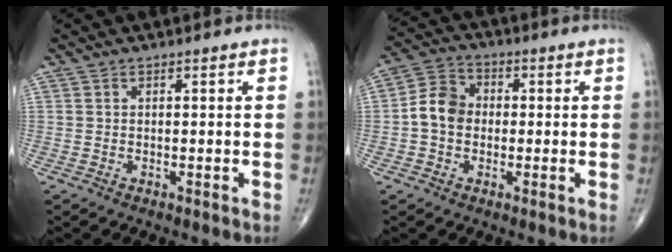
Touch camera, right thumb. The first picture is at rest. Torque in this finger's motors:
{"motor_torque": [0.67, 1.57, 0.70, -0.07, 0.04]}